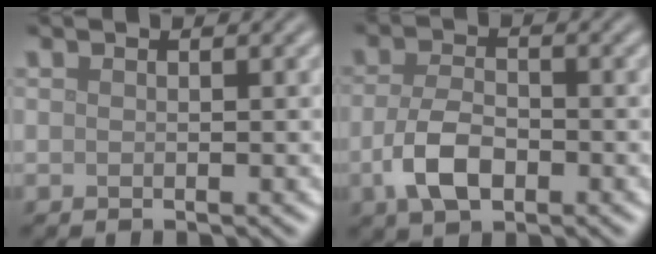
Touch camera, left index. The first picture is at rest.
{"total": 4.4, "force": [-1.6, 2.4, 3.4], "torque": [-0.072, -0.002, -0.035]}